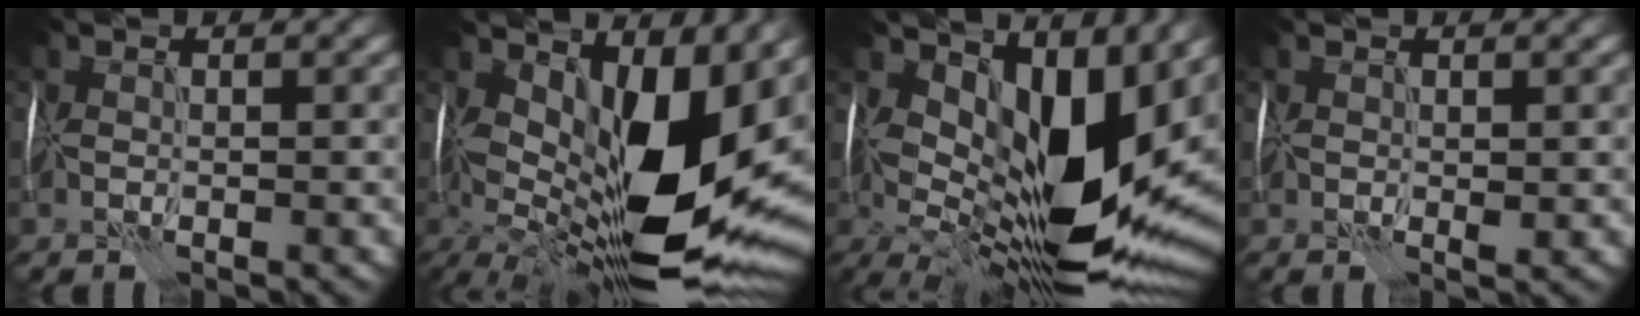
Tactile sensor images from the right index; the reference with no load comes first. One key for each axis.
{"total": 16.6, "fx": 2.2, "fy": 7.6, "fz": 14.6, "tx": -0.229, "ty": -0.009, "tz": 0.046}
{"total": 15.0, "fx": 4.2, "fy": 7.0, "fz": 12.6, "tx": -0.212, "ty": -0.017, "tz": 0.079}
{"total": 1.1, "fx": 0.4, "fy": 0.6, "fz": 0.8, "tx": -0.015, "ty": 0.002, "tz": 0.009}